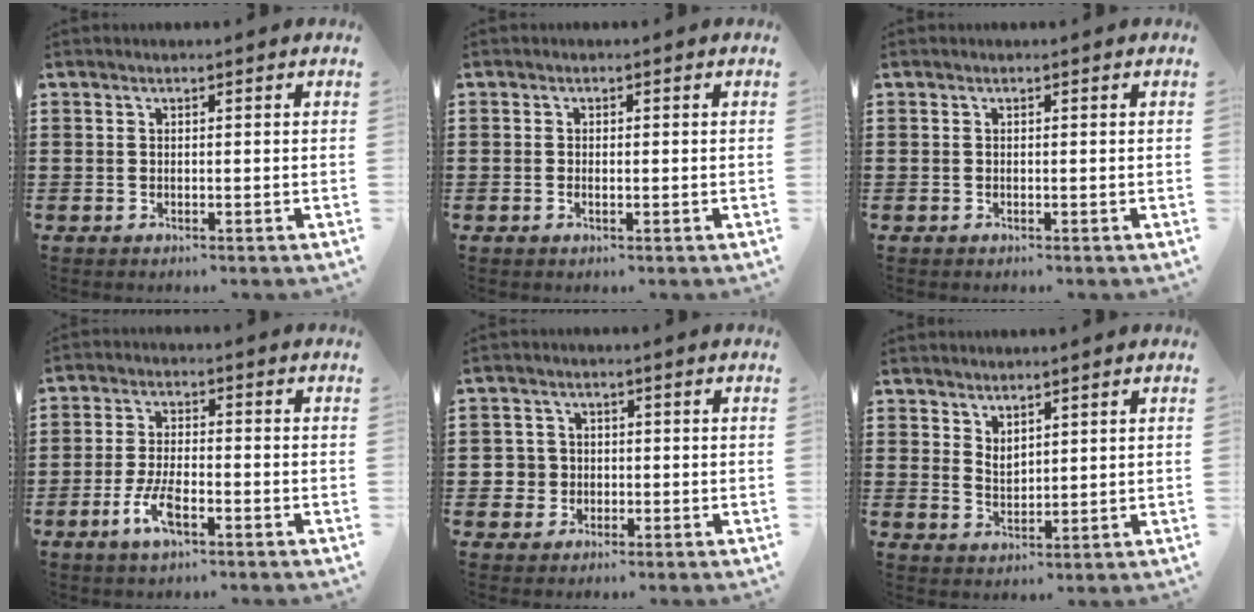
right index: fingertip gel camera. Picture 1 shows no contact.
{"total": 0.9, "force": [-0.1, 0.4, 0.8], "torque": [-0.016, 0.000, -0.002]}
{"total": 0.0}
{"total": 5.7, "force": [-2.8, 2.1, 4.5], "torque": [-0.107, -0.005, -0.057]}
{"total": 3.1, "force": [-0.7, 3.0, 0.8], "torque": [-0.038, 0.002, -0.019]}
{"total": 2.3, "force": [2.2, 0.8, 0.3], "torque": [-0.011, 0.001, 0.041]}